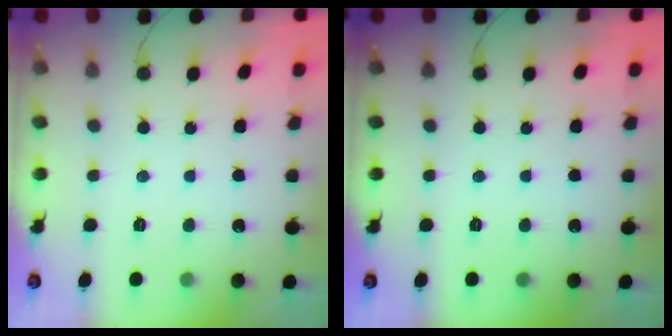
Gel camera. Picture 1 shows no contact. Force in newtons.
{"total": 0.0}